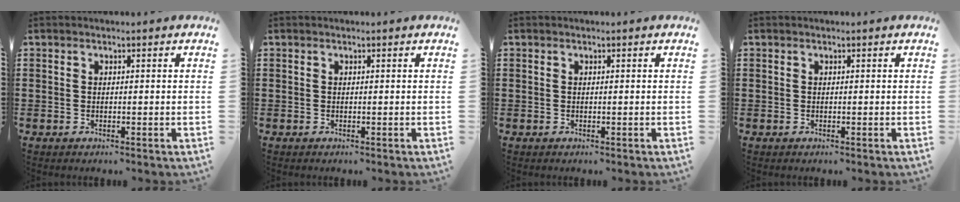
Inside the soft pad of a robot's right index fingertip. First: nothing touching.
{"total": 0.0}
{"total": 0.0}
{"total": 0.0}